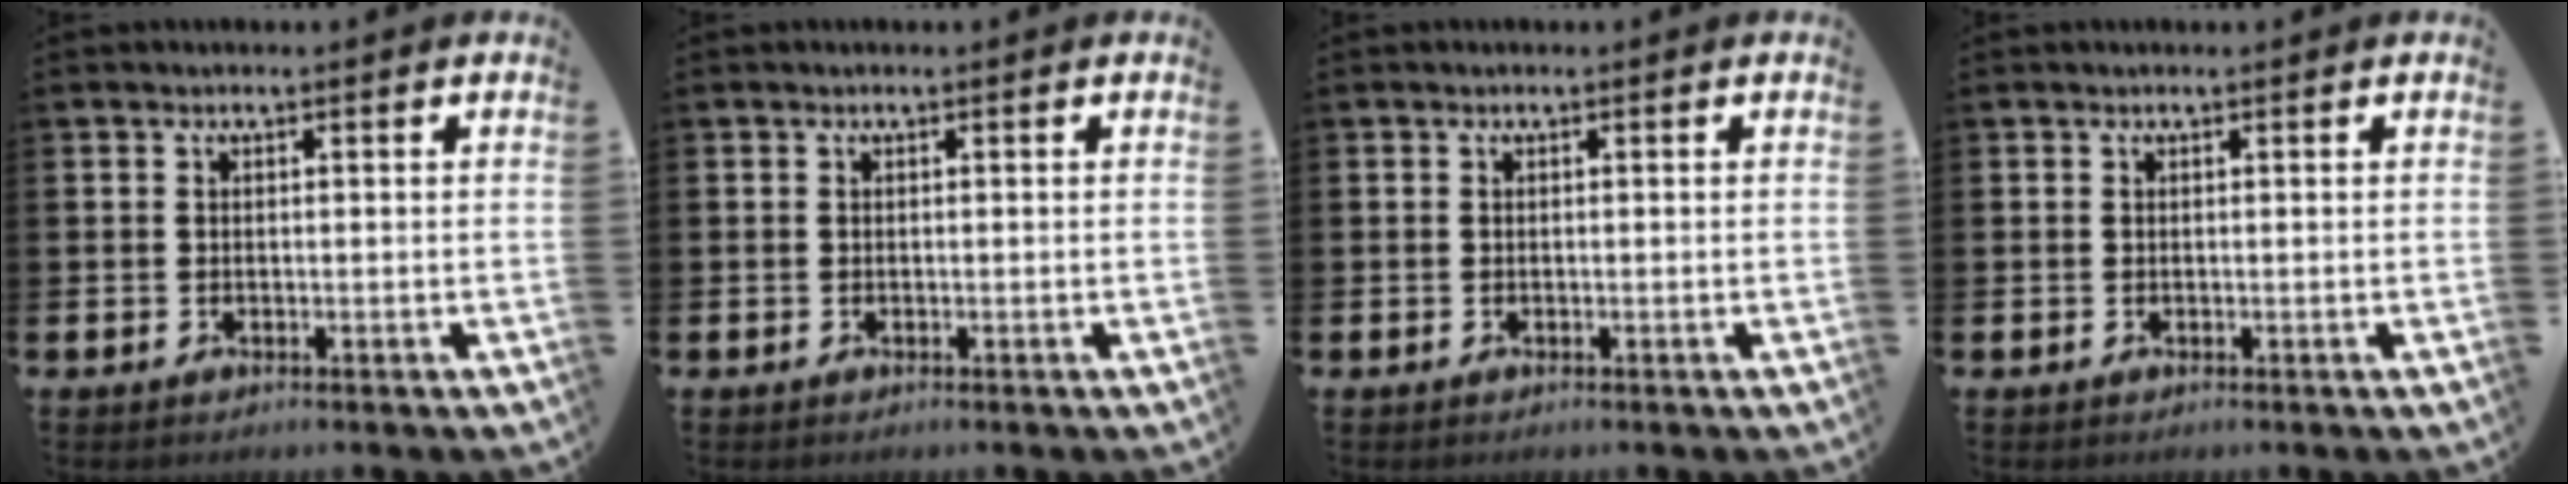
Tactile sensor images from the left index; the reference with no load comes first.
{"total": 0.0}
{"total": 0.0}
{"total": 0.0}